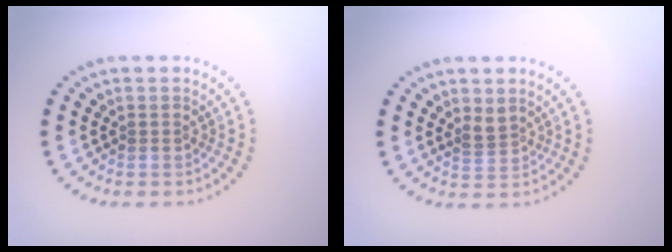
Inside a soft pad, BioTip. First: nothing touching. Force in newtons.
{"total": 1.2, "press": 0.8, "slide": 0.8}